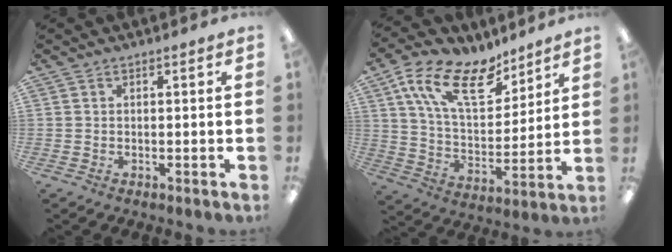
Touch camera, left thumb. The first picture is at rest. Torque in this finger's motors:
{"motor_torque": [0.40, 0.43, 1.33, -1.44, 0.38]}